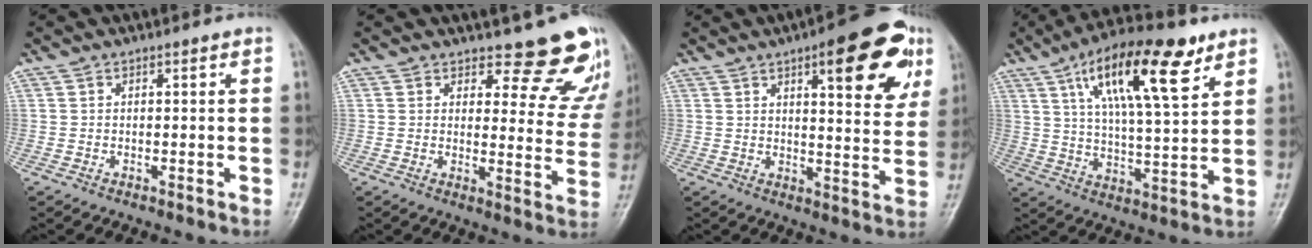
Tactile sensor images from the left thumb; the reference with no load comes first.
{"total": 11.8, "force": [10.7, 4.2, 2.8], "torque": [0.014, -0.092, 0.107]}
{"total": 16.5, "force": [7.6, 5.2, 13.6], "torque": [-0.137, -0.018, 0.095]}
{"total": 18.5, "force": [9.4, 5.8, 14.9], "torque": [-0.222, -0.024, 0.157]}